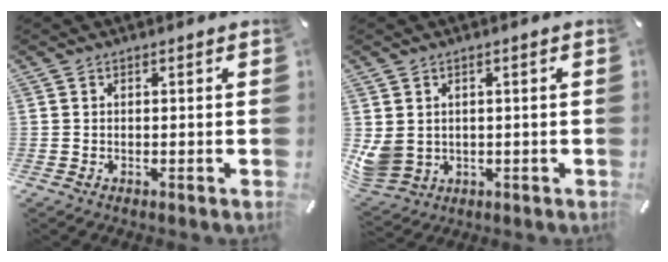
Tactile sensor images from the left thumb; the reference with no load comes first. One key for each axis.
{"total": 5.5, "fx": 1.2, "fy": 5.0, "fz": 2.0, "tx": -0.055, "ty": -0.003, "tz": 0.023}